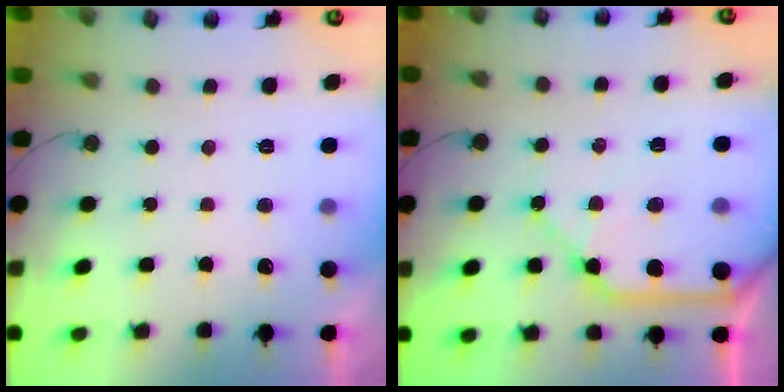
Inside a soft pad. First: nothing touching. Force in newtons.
{"total": 13.0, "press": 12.9, "slide": 1.4}